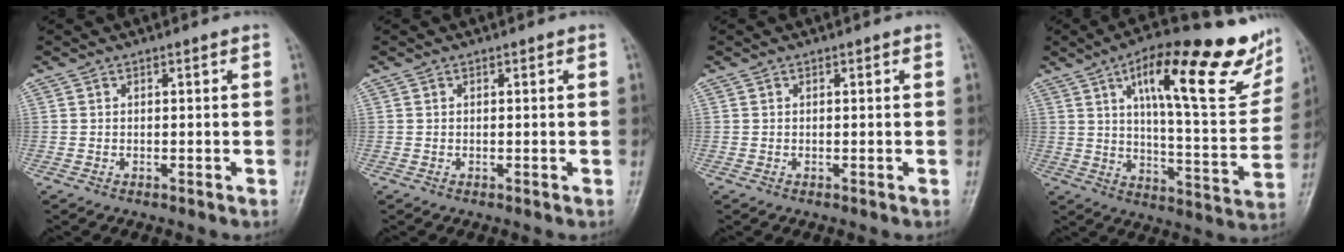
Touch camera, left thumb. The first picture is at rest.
{"total": 0.0}
{"total": 0.0}
{"total": 25.5, "force": [13.2, 7.2, 20.7], "torque": [-0.261, -0.032, 0.199]}